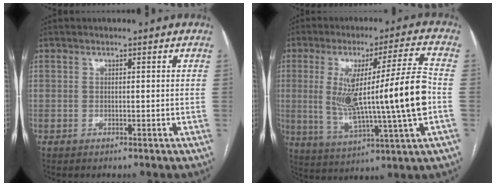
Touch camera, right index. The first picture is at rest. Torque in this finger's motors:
{"motor_torque": [2.14, 0.00, 0.65, 0.21]}